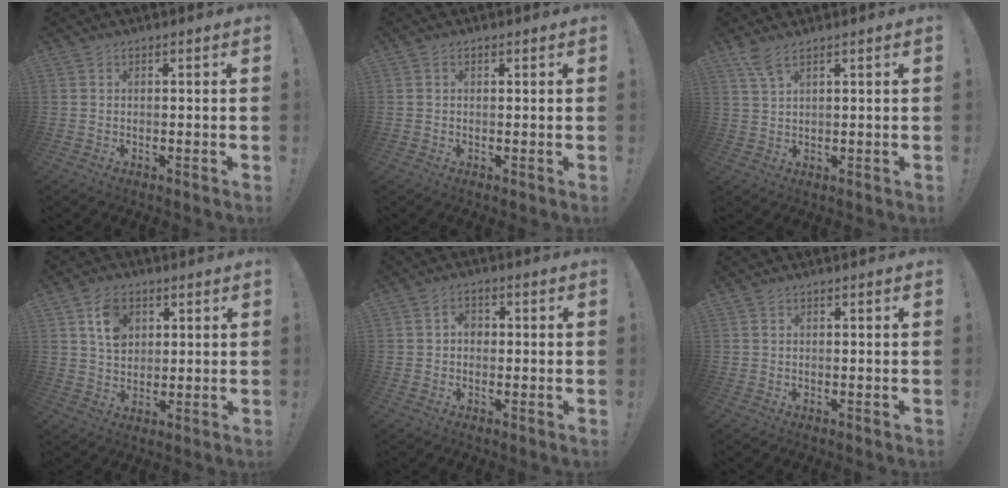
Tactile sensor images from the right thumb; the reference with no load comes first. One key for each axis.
{"total": 0.7, "fx": 0.6, "fy": 0.4, "fz": 0.3, "tx": 0.002, "ty": -0.001, "tz": 0.009}
{"total": 4.4, "fx": 3.1, "fy": 0.5, "fz": 3.1, "tx": -0.062, "ty": -0.013, "tz": 0.056}
{"total": 8.2, "fx": 3.5, "fy": 6.0, "fz": 4.3, "tx": -0.064, "ty": -0.006, "tz": 0.065}
{"total": 2.9, "fx": -0.3, "fy": 2.3, "fz": 1.7, "tx": -0.026, "ty": 0.004, "tz": -0.009}
{"total": 0.0}